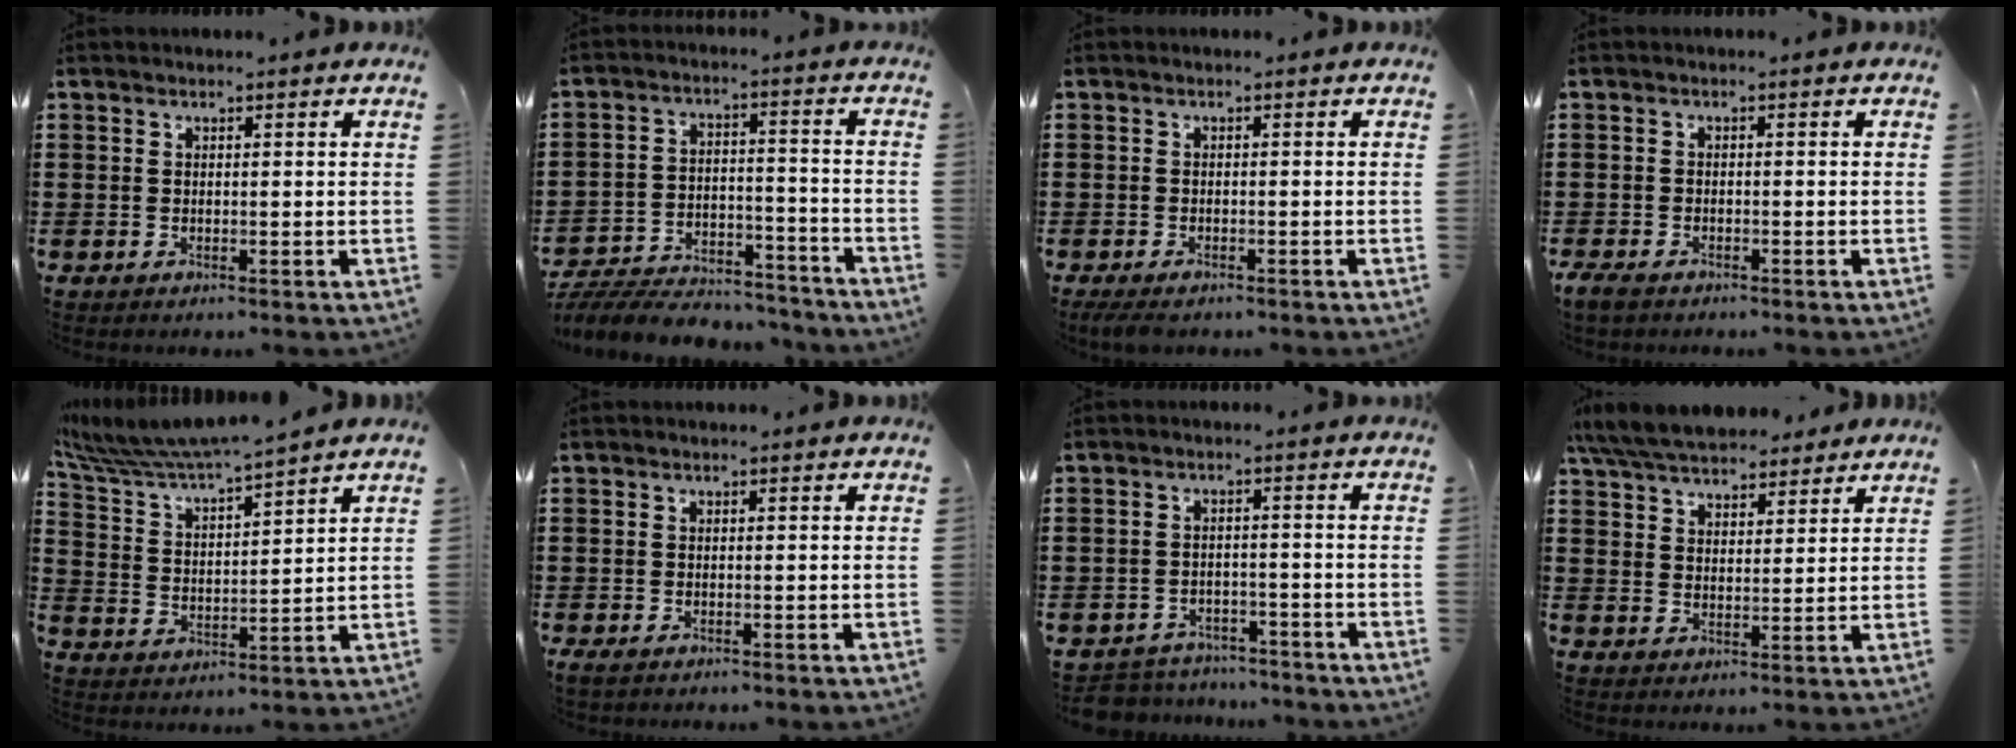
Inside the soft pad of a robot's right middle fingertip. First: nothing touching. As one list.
[{"total": 7.3, "force": [-7.1, 1.3, 1.4], "torque": [-0.027, 0.016, -0.138]}, {"total": 1.2, "force": [-0.9, 0.4, 0.6], "torque": [-0.020, -0.005, -0.020]}, {"total": 1.7, "force": [-1.4, 0.6, 0.7], "torque": [-0.031, -0.004, -0.031]}, {"total": 5.7, "force": [5.5, -0.2, 1.6], "torque": [-0.057, -0.038, 0.091]}, {"total": 0.6, "force": [-0.4, 0.2, 0.4], "torque": [-0.017, -0.007, -0.010]}, {"total": 3.6, "force": [-3.6, 0.6, -0.3], "torque": [-0.005, -0.002, -0.076]}, {"total": 7.2, "force": [6.8, 1.7, 1.9], "torque": [-0.062, -0.017, 0.128]}]